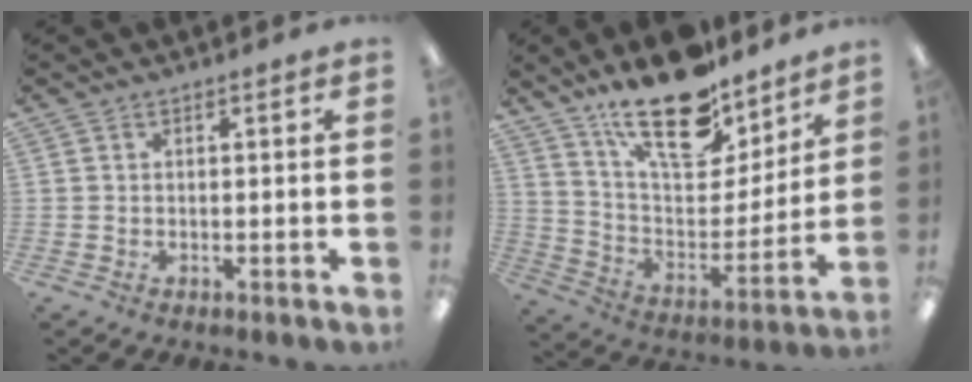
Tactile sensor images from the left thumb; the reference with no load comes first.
{"total": 21.6, "force": [16.3, 8.5, 11.2], "torque": [-0.191, -0.106, 0.285]}